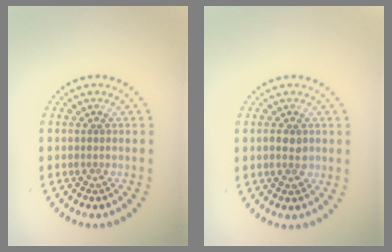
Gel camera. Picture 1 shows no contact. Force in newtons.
{"total": 1.7, "press": 1.7, "slide": 0.4}